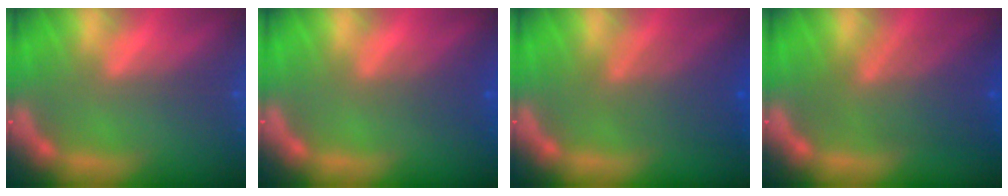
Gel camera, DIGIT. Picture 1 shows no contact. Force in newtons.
{"total": 2.4}
{"total": 5.1}
{"total": 7.0}